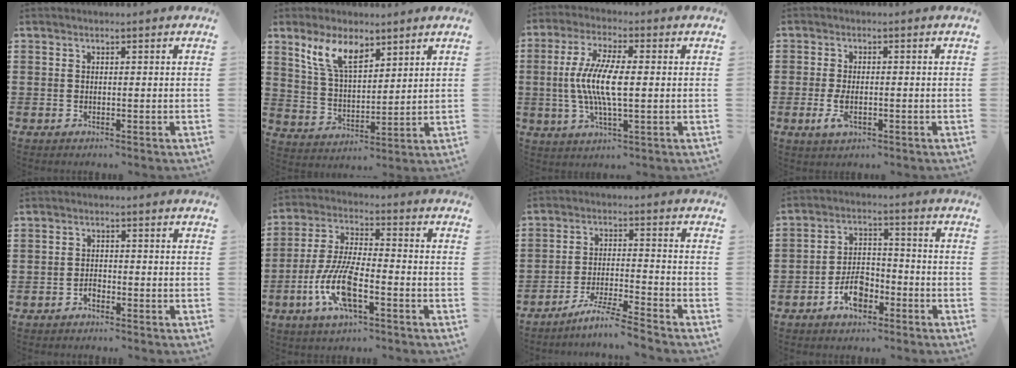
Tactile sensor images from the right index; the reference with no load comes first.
{"total": 8.3, "force": [5.8, 3.2, 5.0], "torque": [-0.116, -0.003, 0.109]}
{"total": 8.5, "force": [-0.3, 2.2, 8.2], "torque": [-0.173, -0.007, -0.012]}
{"total": 3.3, "force": [-1.0, 1.5, 2.8], "torque": [-0.073, -0.008, -0.024]}
{"total": 1.5, "force": [-1.1, 0.8, 0.6], "torque": [-0.015, -0.001, -0.023]}
{"total": 10.4, "force": [-4.1, 3.4, 9.0], "torque": [-0.206, -0.009, -0.080]}
{"total": 6.1, "force": [-5.5, -0.7, 2.5], "torque": [-0.054, -0.016, -0.108]}
{"total": 6.5, "force": [-3.4, 3.6, 4.2], "torque": [-0.080, 0.011, -0.064]}